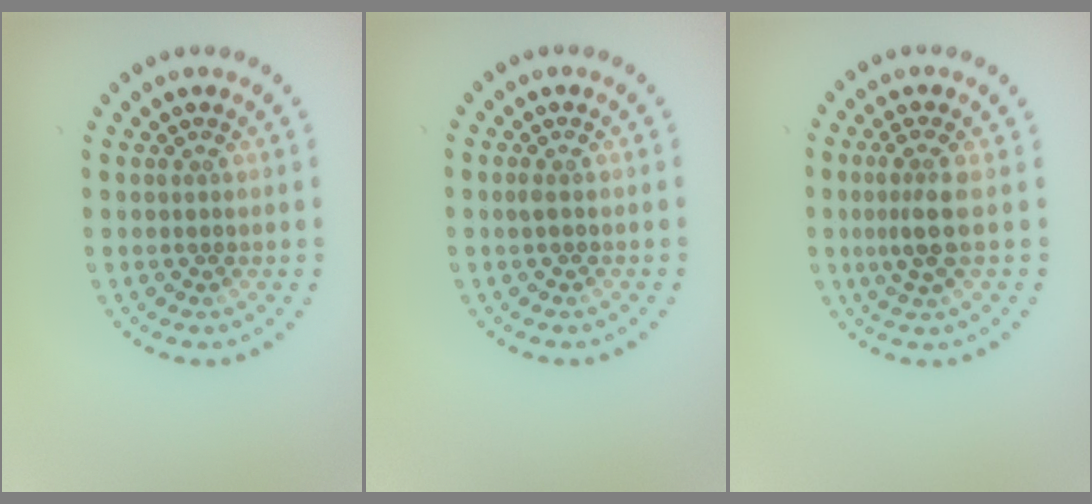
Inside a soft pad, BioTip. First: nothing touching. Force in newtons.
{"total": 0.5, "press": 0.5, "slide": 0.2}
{"total": 2.4, "press": 2.0, "slide": 1.4}